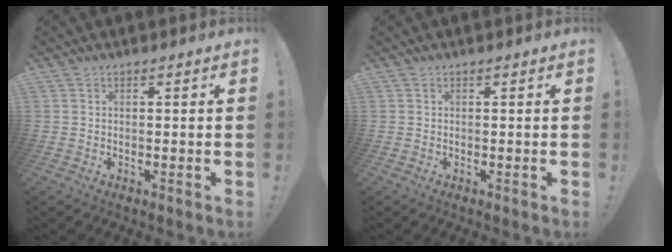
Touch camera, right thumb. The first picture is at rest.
{"total": 0.0}